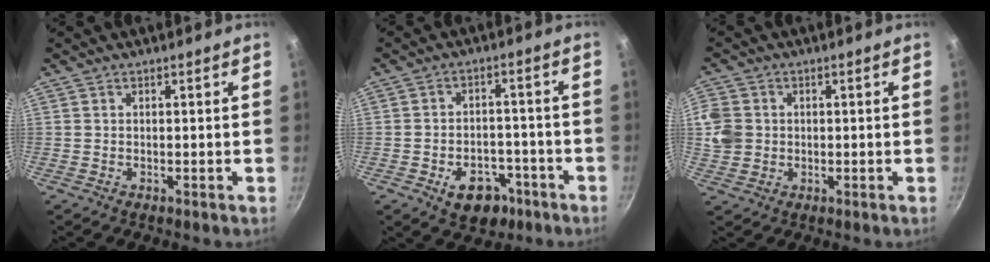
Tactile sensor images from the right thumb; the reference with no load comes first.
{"total": 9.1, "force": [-4.6, 6.1, 4.9], "torque": [-0.040, 0.030, -0.058]}
{"total": 7.4, "force": [0.4, 6.7, 3.3], "torque": [-0.060, 0.000, 0.004]}